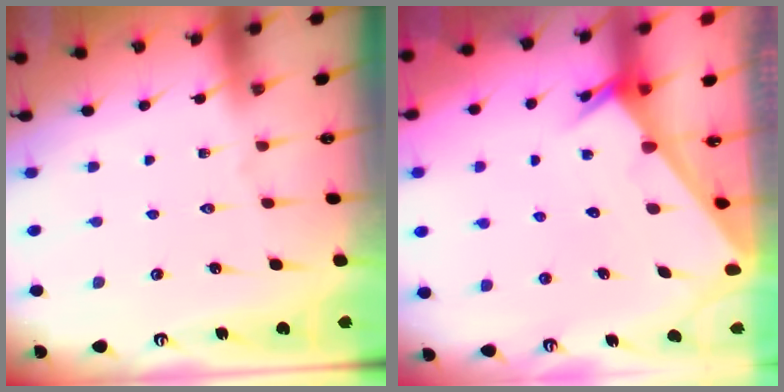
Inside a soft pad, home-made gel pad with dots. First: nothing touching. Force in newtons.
{"total": 2.0, "press": 2.0, "slide": 0.1}